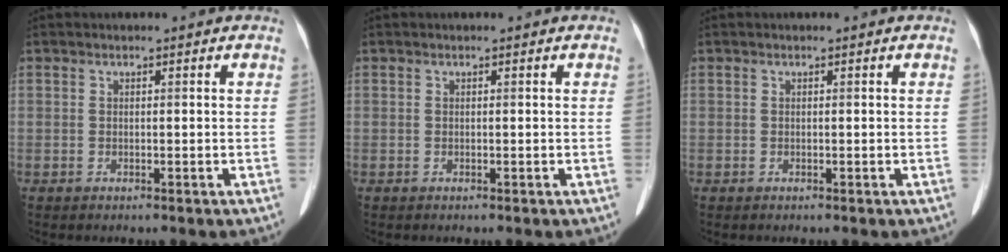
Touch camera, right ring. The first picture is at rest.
{"total": 0.0}
{"total": 0.0}